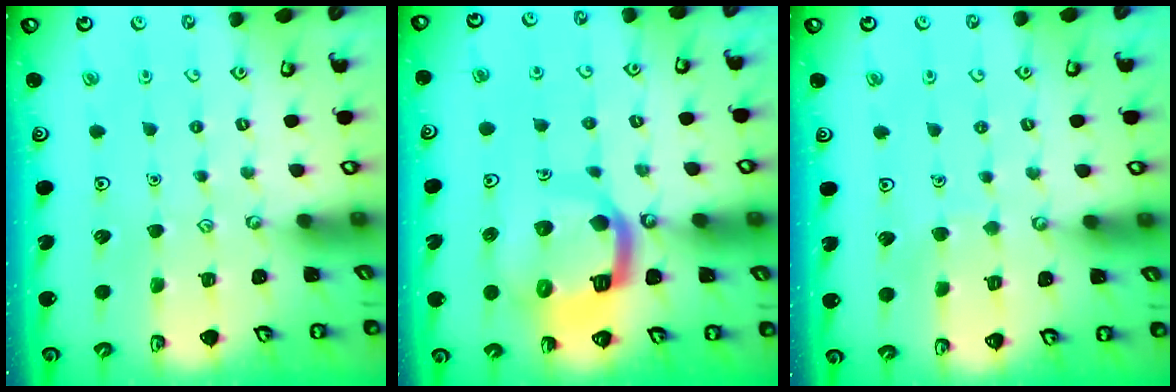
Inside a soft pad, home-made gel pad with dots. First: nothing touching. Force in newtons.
{"total": 12.4, "press": 12.3, "slide": 1.6}
{"total": 2.4, "press": 2.4, "slide": 0.2}